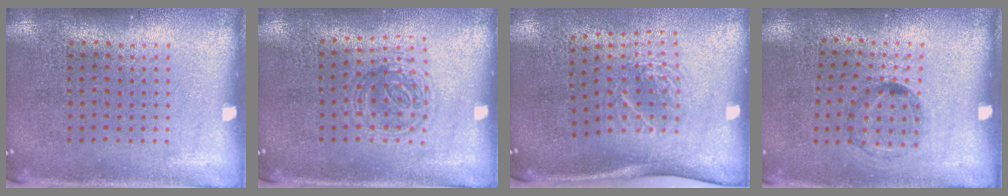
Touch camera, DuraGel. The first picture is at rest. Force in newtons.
{"total": 1.1, "press": 1.1, "slide": 0.3}
{"total": 1.9, "press": 1.3, "slide": 1.4}
{"total": 1.2, "press": 0.7, "slide": 1.0}